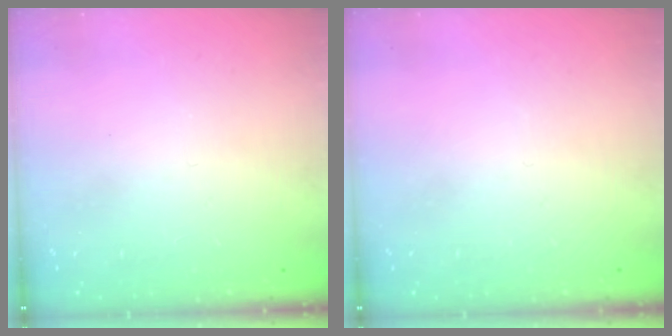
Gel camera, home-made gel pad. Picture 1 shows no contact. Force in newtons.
{"total": 0.0}